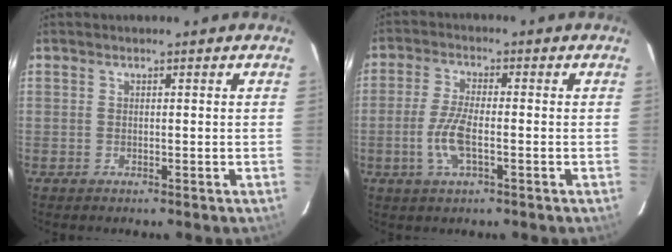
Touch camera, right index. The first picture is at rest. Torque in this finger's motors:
{"motor_torque": [0.74, -0.29, 0.21, 0.09]}